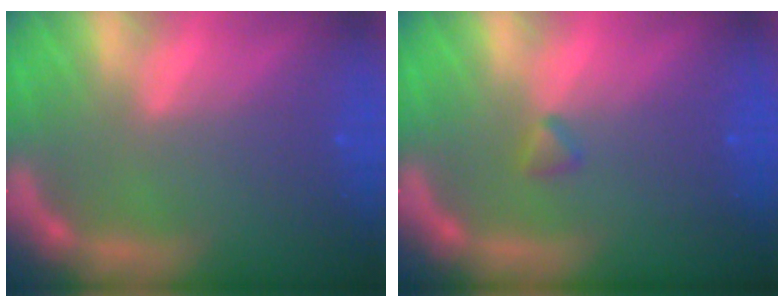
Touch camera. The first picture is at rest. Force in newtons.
{"total": 0.9}